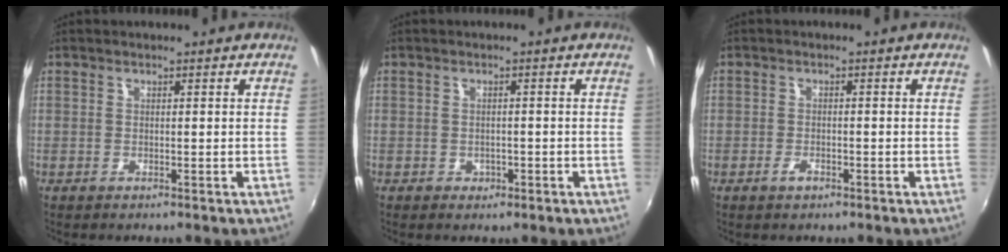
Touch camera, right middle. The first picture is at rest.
{"total": 1.9, "force": [-0.8, 1.6, 0.8], "torque": [-0.014, -0.001, -0.008]}
{"total": 1.7, "force": [-1.1, 0.7, 1.1], "torque": [-0.023, 0.000, -0.021]}